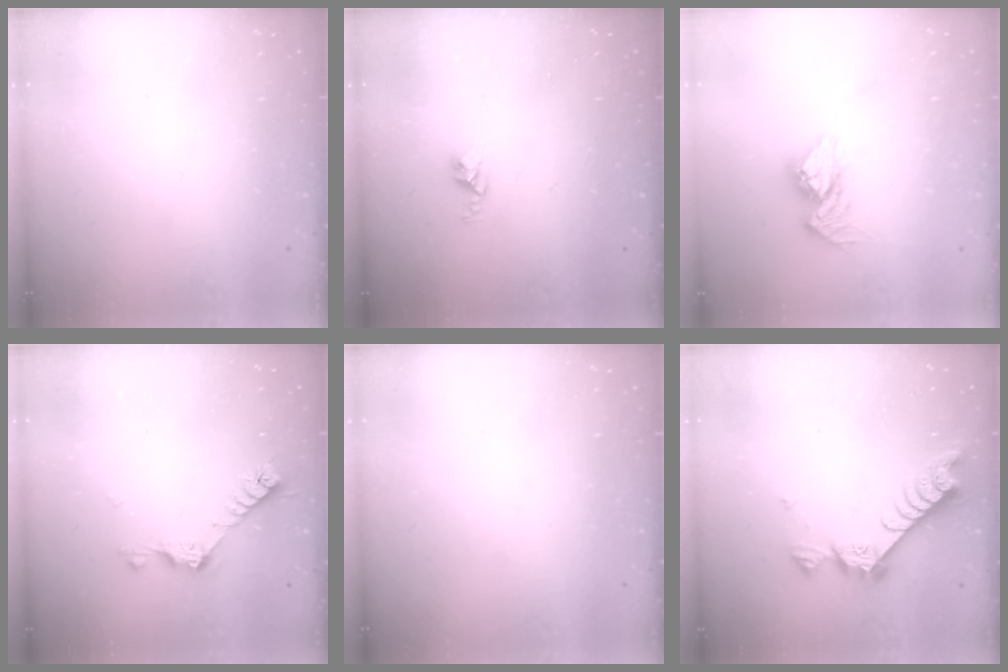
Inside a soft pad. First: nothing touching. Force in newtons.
{"total": 2.8, "press": 2.7, "slide": 0.4}
{"total": 10.7, "press": 10.6, "slide": 0.9}
{"total": 7.2, "press": 7.2, "slide": 0.9}
{"total": 0.0}
{"total": 8.8, "press": 8.8, "slide": 0.8}